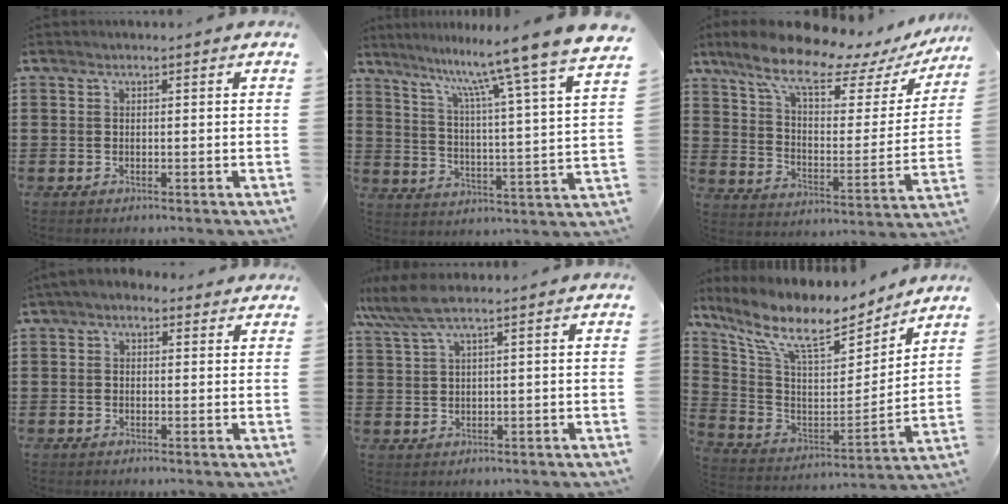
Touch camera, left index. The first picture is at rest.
{"total": 10.8, "force": [9.4, -2.1, 4.9], "torque": [-0.116, -0.081, 0.145]}
{"total": 12.5, "force": [9.6, 2.9, 7.4], "torque": [-0.163, -0.054, 0.163]}
{"total": 2.1, "force": [0.8, 1.7, 0.9], "torque": [-0.024, 0.011, 0.014]}
{"total": 5.9, "force": [4.3, 0.7, 4.0], "torque": [-0.097, -0.005, 0.074]}
{"total": 11.5, "force": [8.8, 3.0, 6.7], "torque": [-0.159, -0.054, 0.149]}